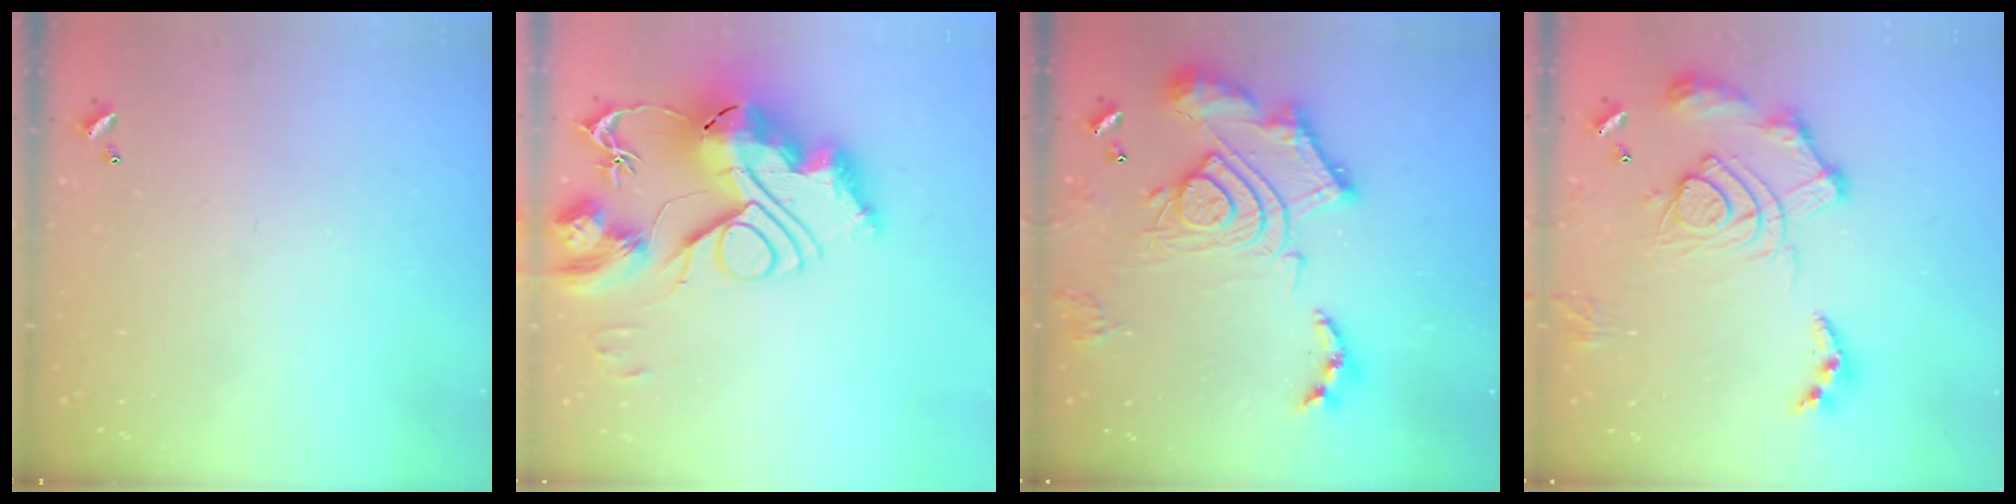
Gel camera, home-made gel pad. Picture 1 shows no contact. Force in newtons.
{"total": 0.7, "press": 0.7, "slide": 0.0}
{"total": 21.5, "press": 21.4, "slide": 2.5}
{"total": 17.1, "press": 17.0, "slide": 1.6}